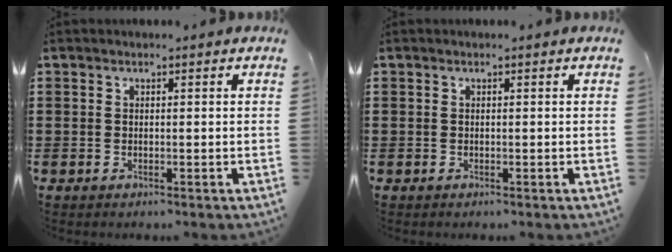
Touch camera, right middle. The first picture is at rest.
{"total": 0.0}